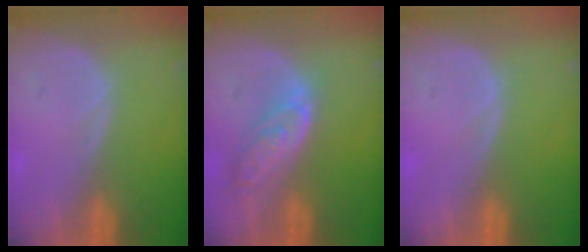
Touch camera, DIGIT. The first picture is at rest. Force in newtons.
{"total": 6.4, "press": 5.8, "slide": 2.7}
{"total": 0.0}